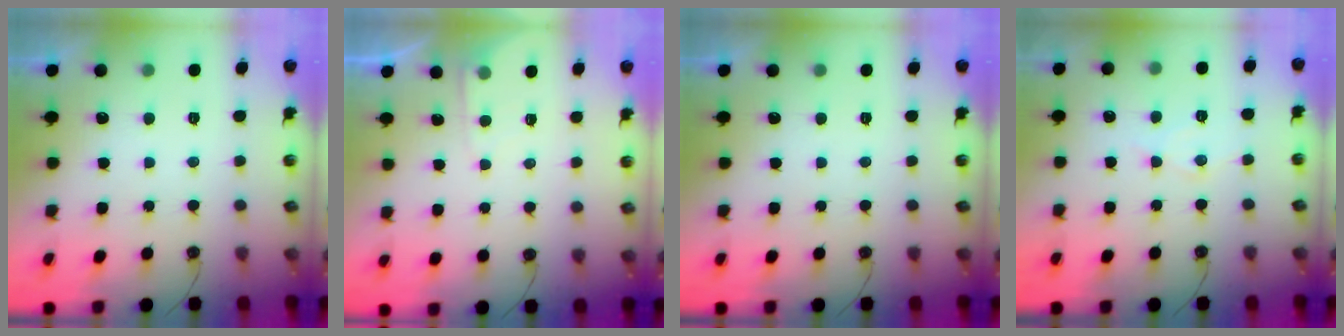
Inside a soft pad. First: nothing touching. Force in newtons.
{"total": 3.7, "press": 3.6, "slide": 0.5}
{"total": 0.0}
{"total": 6.8, "press": 6.8, "slide": 0.5}